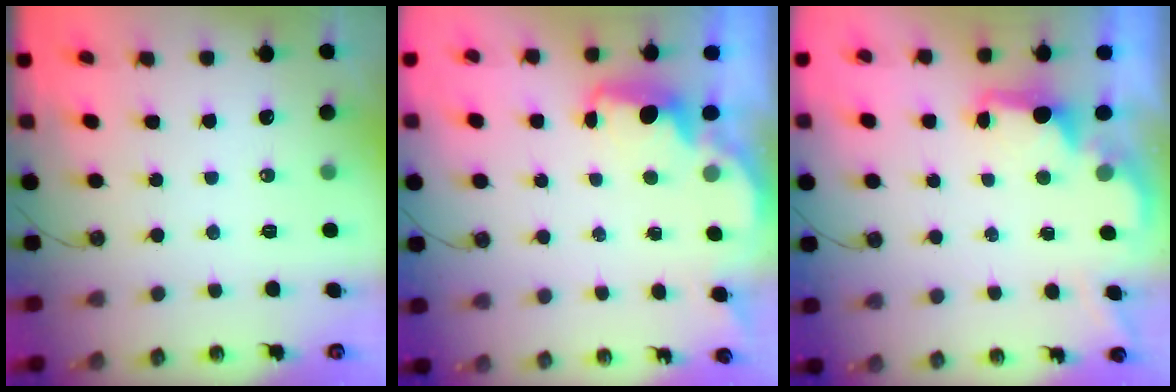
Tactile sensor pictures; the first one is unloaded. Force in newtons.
{"total": 1.7, "press": 1.6, "slide": 0.5}
{"total": 1.8, "press": 1.7, "slide": 0.7}